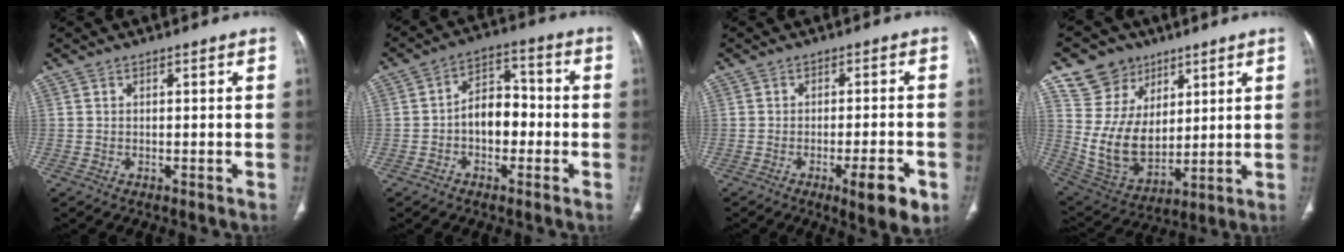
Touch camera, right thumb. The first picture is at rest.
{"total": 7.9, "force": [-1.6, 5.3, 5.6], "torque": [-0.061, 0.034, -0.039]}
{"total": 7.8, "force": [-3.5, 1.7, 6.7], "torque": [-0.090, 0.003, -0.044]}
{"total": 15.6, "force": [7.7, 12.4, 5.7], "torque": [-0.070, -0.039, 0.162]}